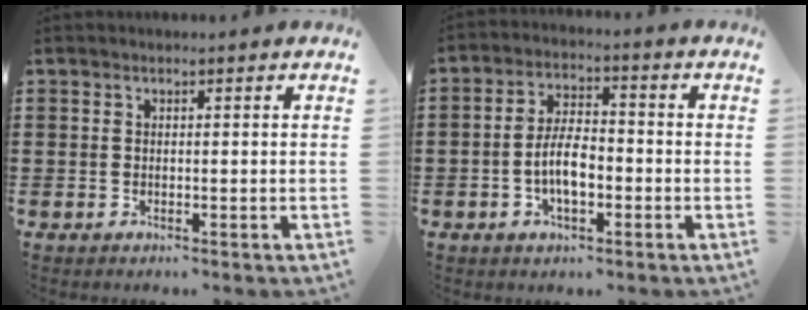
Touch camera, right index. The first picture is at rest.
{"total": 6.6, "force": [-1.7, 3.0, 5.6], "torque": [-0.117, 0.004, -0.035]}